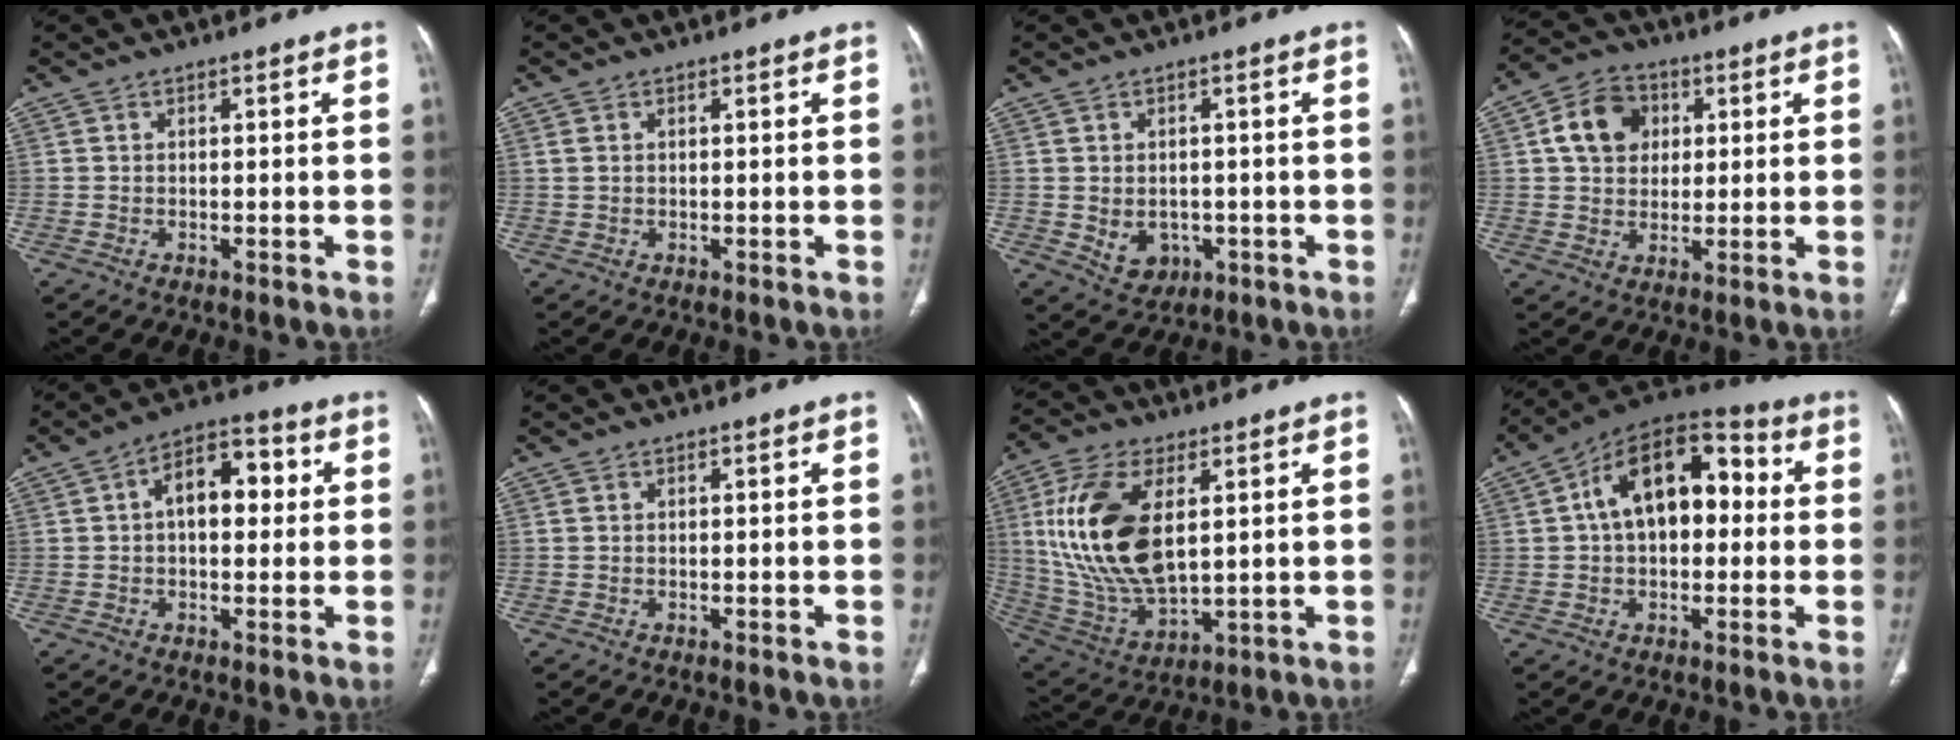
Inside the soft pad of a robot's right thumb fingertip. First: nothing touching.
{"total": 1.2, "force": [0.4, 0.8, 0.8], "torque": [-0.022, 0.008, 0.015]}
{"total": 5.5, "force": [-1.0, 4.5, 3.1], "torque": [-0.032, 0.005, 0.004]}
{"total": 10.1, "force": [2.5, 8.0, 5.5], "torque": [-0.072, 0.003, 0.038]}
{"total": 10.0, "force": [1.6, 5.8, 8.0], "torque": [-0.098, 0.028, 0.018]}
{"total": 0.0}
{"total": 20.3, "force": [4.2, 10.5, 16.8], "torque": [-0.342, -0.020, 0.088]}
{"total": 17.5, "force": [2.3, 10.5, 13.8], "torque": [-0.191, 0.044, 0.029]}